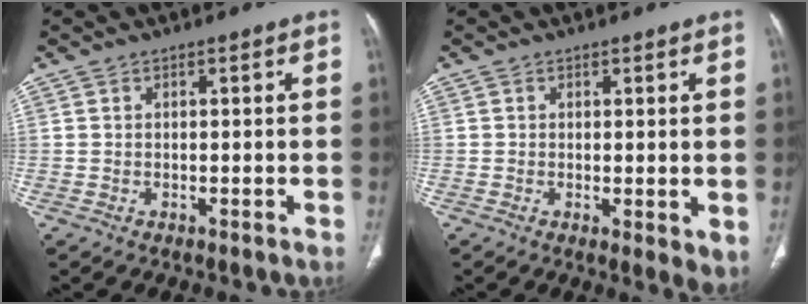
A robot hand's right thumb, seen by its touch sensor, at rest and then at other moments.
{"total": 3.8, "force": [-0.1, 1.3, 3.6], "torque": [-0.055, -0.016, -0.002]}